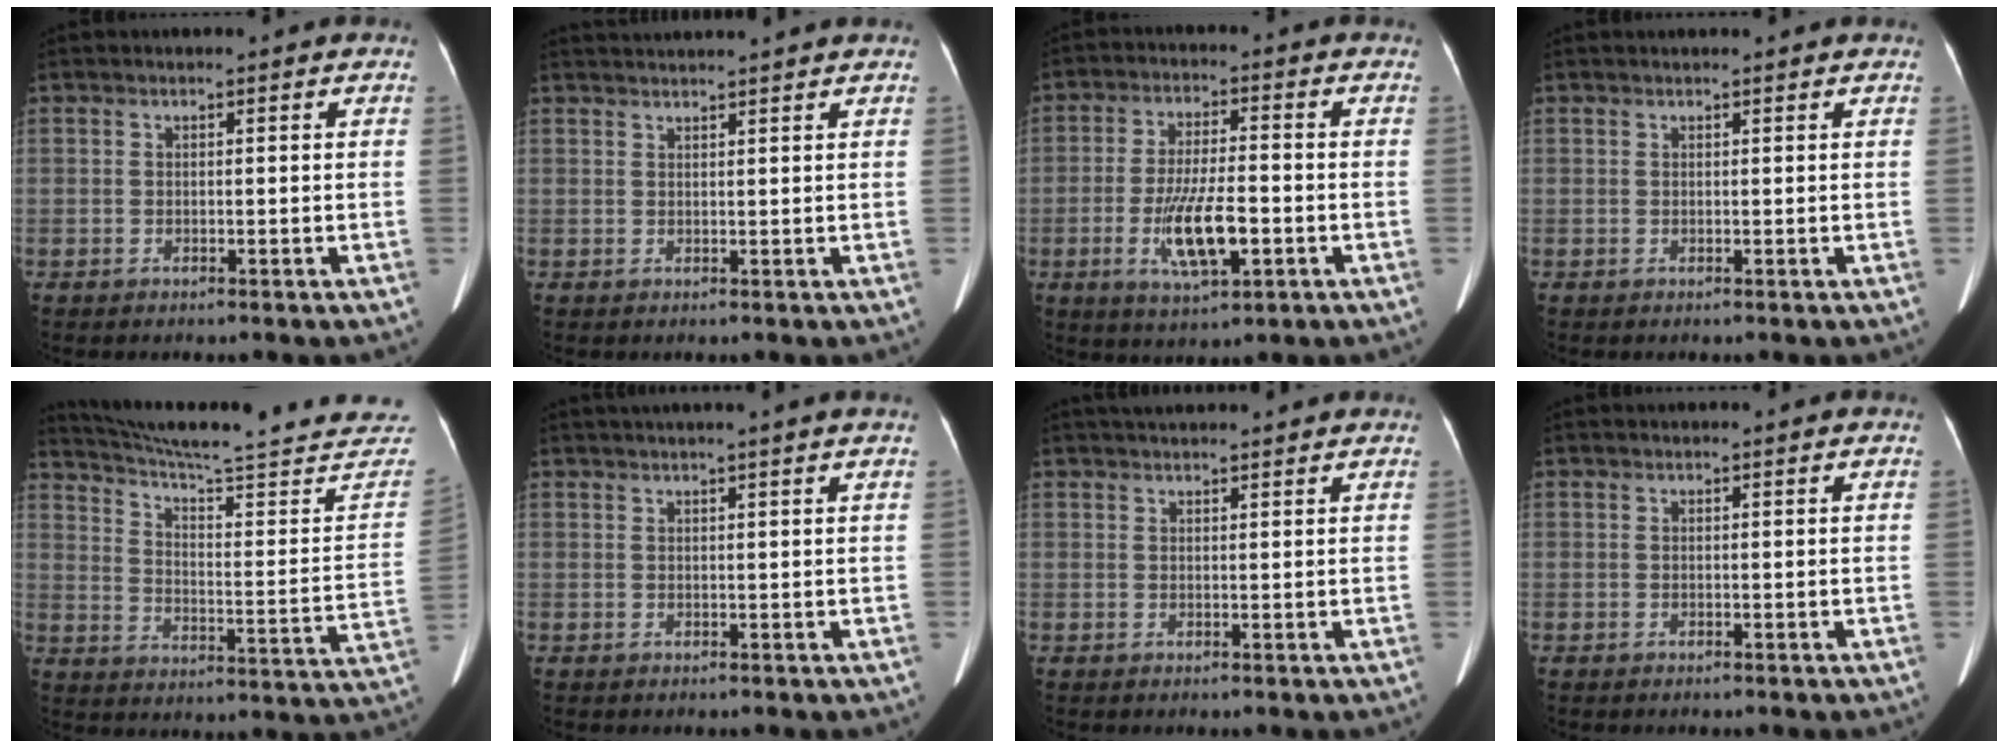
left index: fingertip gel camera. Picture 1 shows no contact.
{"total": 6.3, "force": [5.9, -0.9, 1.9], "torque": [-0.024, 0.031, 0.078]}
{"total": 9.3, "force": [-2.7, 2.3, 8.6], "torque": [-0.167, -0.009, -0.045]}
{"total": 2.4, "force": [2.2, 0.2, 0.8], "torque": [-0.011, 0.023, 0.028]}
{"total": 30.6, "force": [28.2, 1.1, 11.7], "torque": [-0.179, -0.112, 0.361]}
{"total": 4.9, "force": [4.0, -1.3, 2.4], "torque": [-0.028, 0.022, 0.055]}
{"total": 6.9, "force": [6.3, 0.8, 2.5], "torque": [-0.037, 0.038, 0.086]}
{"total": 0.6, "force": [0.6, 0.0, 0.2], "torque": [-0.002, 0.012, 0.010]}